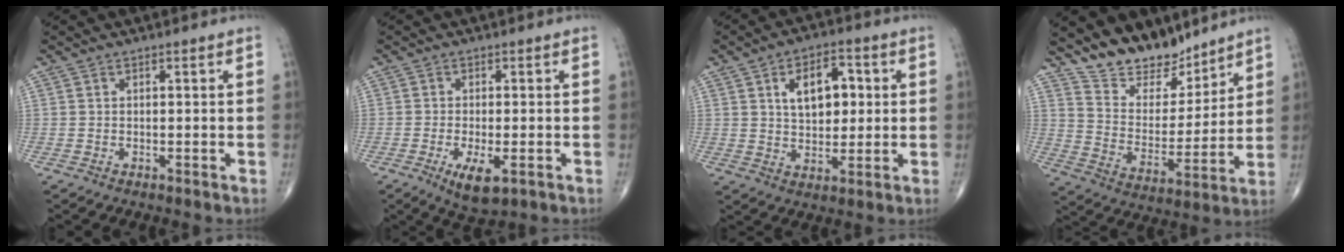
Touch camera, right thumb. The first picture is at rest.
{"total": 6.2, "force": [-2.5, 2.2, 5.2], "torque": [-0.091, -0.013, -0.037]}
{"total": 10.1, "force": [2.5, 6.1, 7.6], "torque": [-0.090, -0.001, 0.040]}
{"total": 13.6, "force": [11.4, 6.1, 4.2], "torque": [-0.034, -0.085, 0.208]}